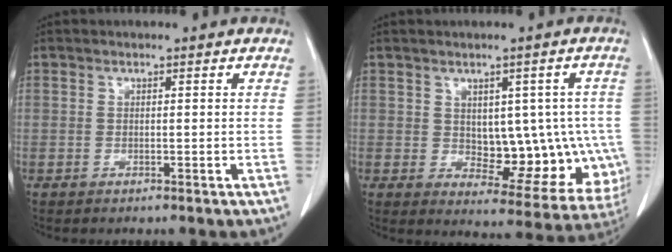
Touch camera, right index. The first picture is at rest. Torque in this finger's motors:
{"motor_torque": [0.34, 0.07, 0.14, 0.01]}